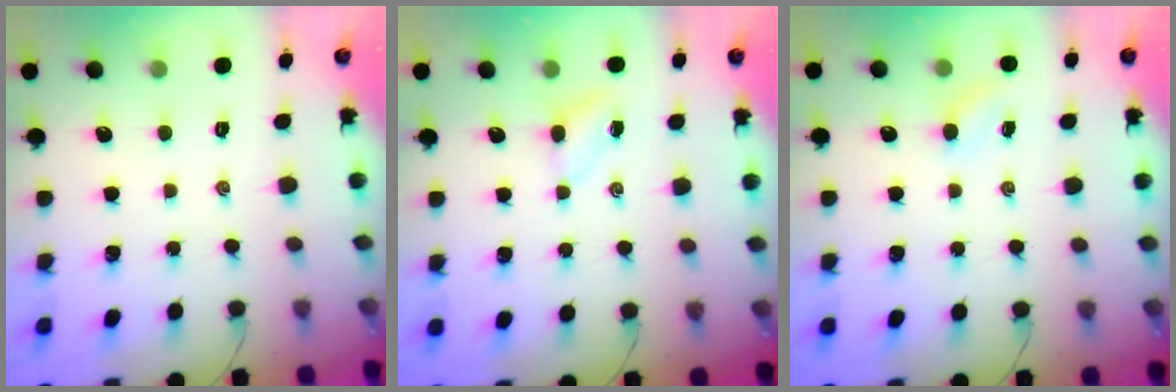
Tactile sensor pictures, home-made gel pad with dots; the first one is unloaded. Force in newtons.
{"total": 3.0, "press": 2.9, "slide": 0.9}
{"total": 3.2, "press": 3.0, "slide": 1.0}